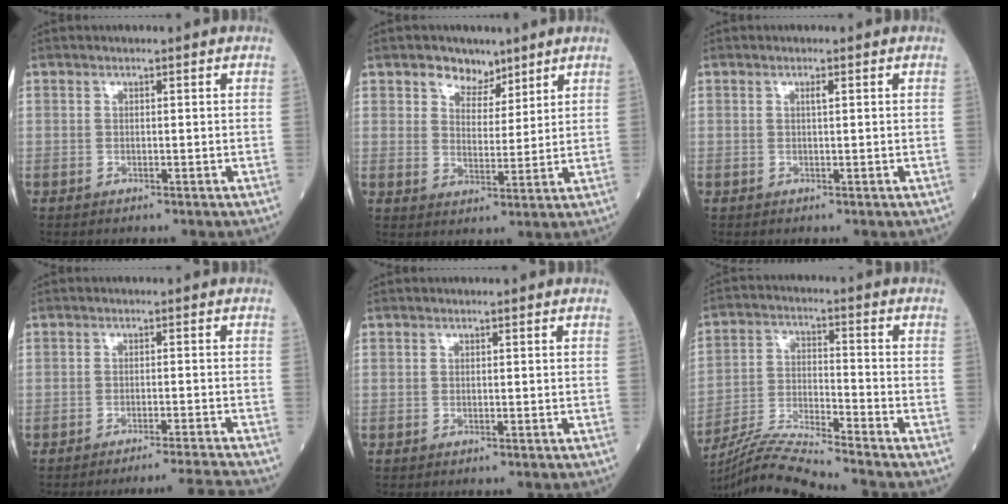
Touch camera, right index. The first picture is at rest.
{"total": 5.3, "force": [3.7, 3.3, 1.6], "torque": [-0.022, 0.002, 0.063]}
{"total": 0.7, "force": [0.3, 0.0, 0.7], "torque": [-0.015, 0.001, 0.005]}
{"total": 6.0, "force": [-5.4, -2.6, 0.6], "torque": [-0.001, -0.006, -0.080]}
{"total": 0.0}
{"total": 10.8, "force": [-10.0, -2.4, 3.2], "torque": [-0.061, -0.008, -0.189]}